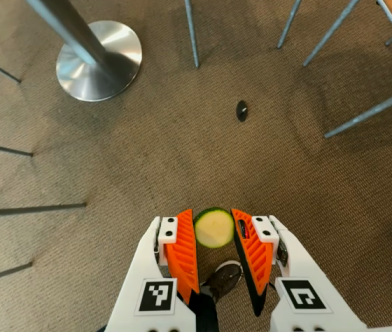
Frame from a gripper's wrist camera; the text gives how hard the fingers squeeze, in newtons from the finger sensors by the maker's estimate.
{"total": 7.0, "left": 6.2, "right": 7.7}